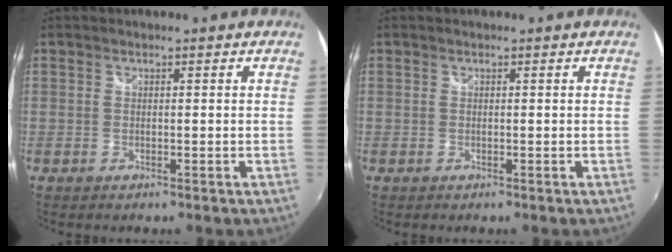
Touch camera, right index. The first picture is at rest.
{"total": 0.0}